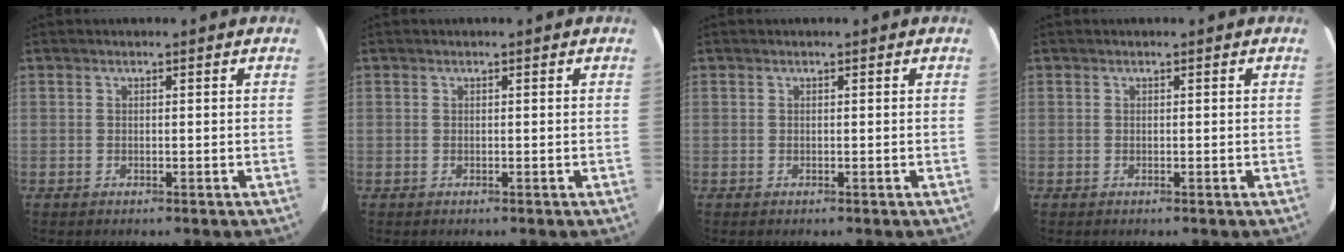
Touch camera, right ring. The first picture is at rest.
{"total": 0.0}
{"total": 0.0}
{"total": 0.0}